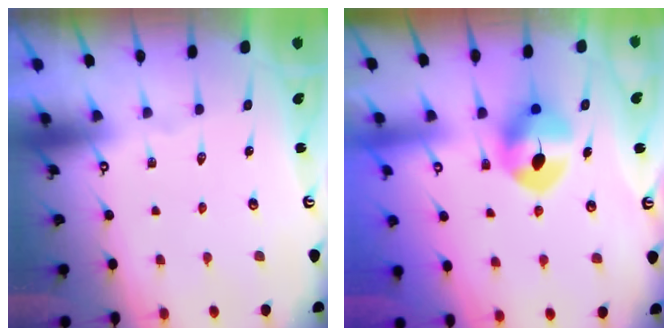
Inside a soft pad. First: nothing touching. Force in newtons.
{"total": 9.7, "press": 9.7, "slide": 0.8}